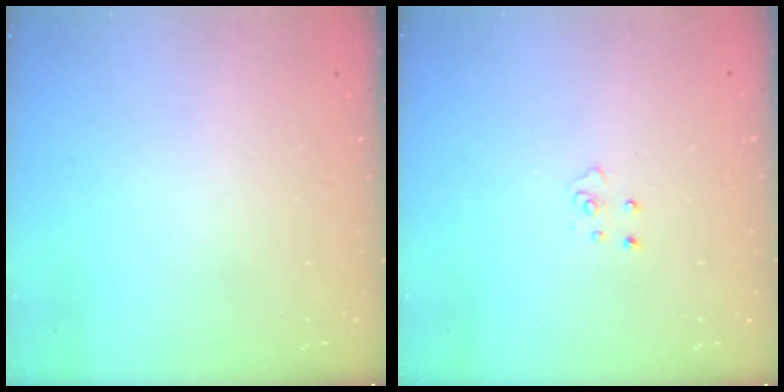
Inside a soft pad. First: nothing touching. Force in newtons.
{"total": 3.6, "press": 3.6, "slide": 0.3}